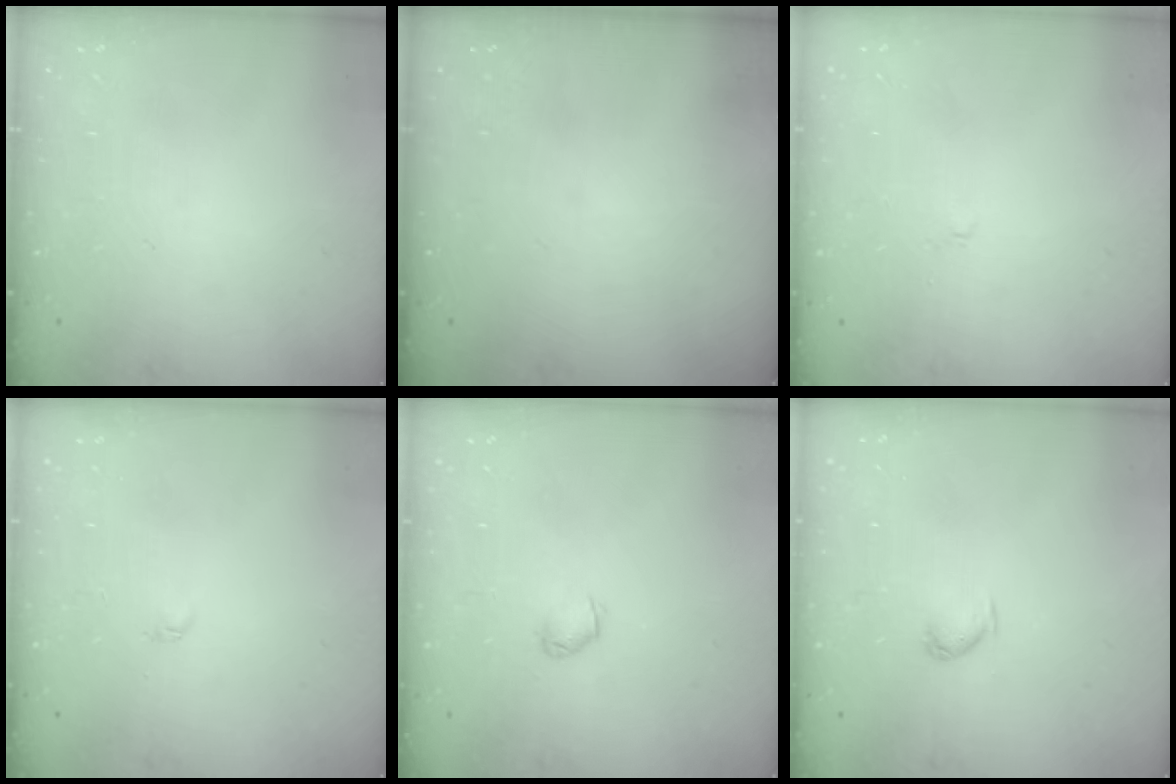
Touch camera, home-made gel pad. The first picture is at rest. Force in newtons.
{"total": 0.0}
{"total": 1.9, "press": 1.9, "slide": 0.2}
{"total": 2.1, "press": 2.0, "slide": 0.3}
{"total": 2.0, "press": 2.0, "slide": 0.4}
{"total": 3.5, "press": 3.5, "slide": 0.6}